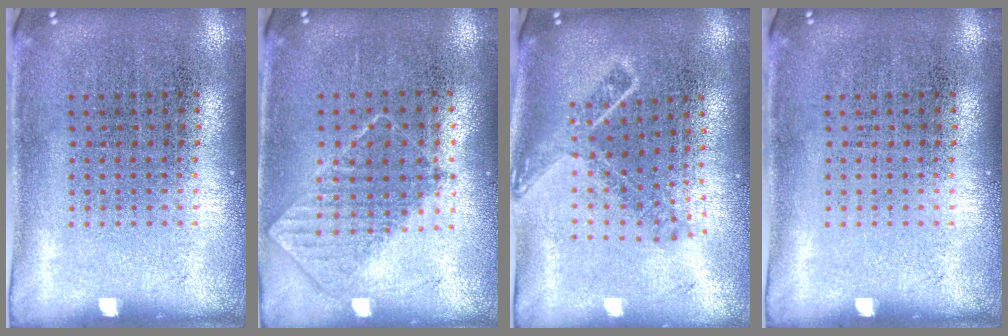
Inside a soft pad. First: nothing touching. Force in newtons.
{"total": 0.8, "press": 0.7, "slide": 0.2}
{"total": 1.7, "press": 1.2, "slide": 1.2}
{"total": 0.0}